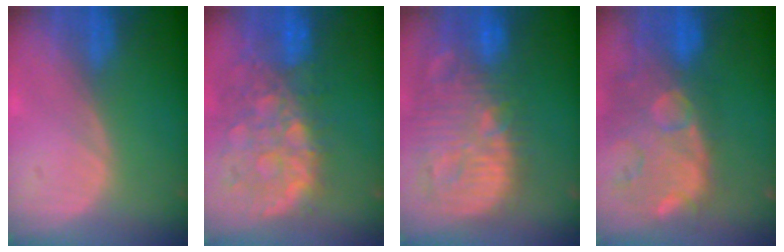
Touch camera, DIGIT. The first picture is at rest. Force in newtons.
{"total": 12.2, "press": 10.1, "slide": 6.8}
{"total": 14.5, "press": 12.6, "slide": 7.2}
{"total": 14.4, "press": 11.8, "slide": 8.3}